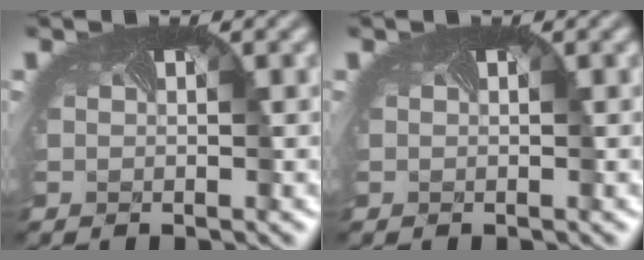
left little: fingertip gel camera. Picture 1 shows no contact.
{"total": 0.0}